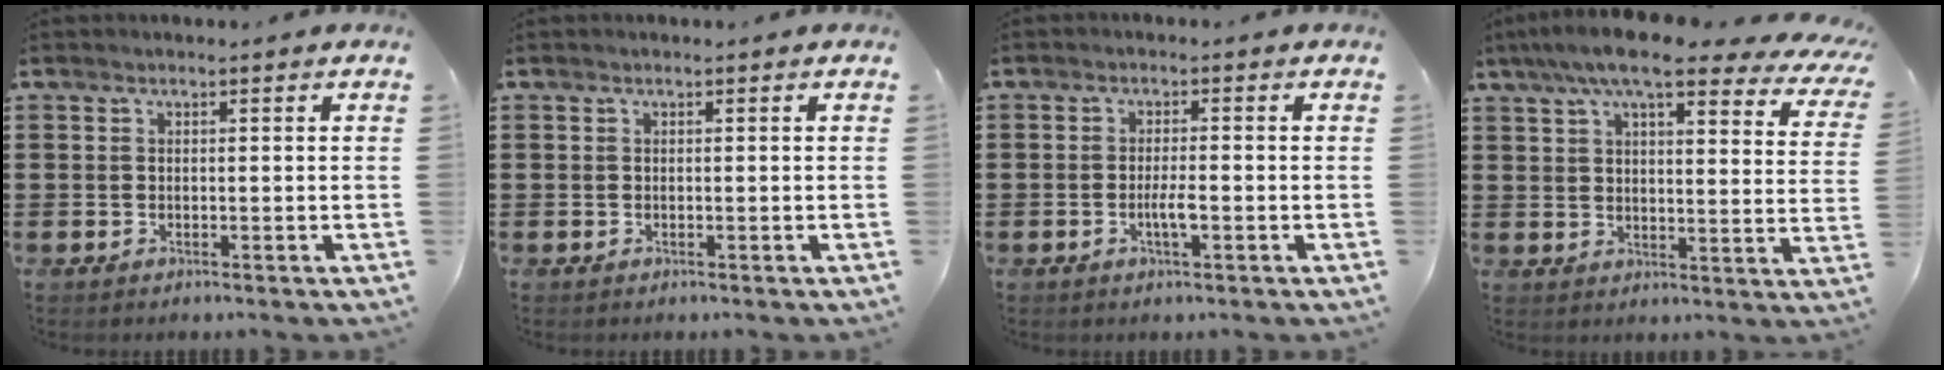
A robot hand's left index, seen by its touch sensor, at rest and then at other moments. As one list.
[{"total": 0.0}, {"total": 2.9, "force": [-0.9, 0.5, 2.7], "torque": [-0.048, 0.002, -0.017]}, {"total": 10.3, "force": [8.1, 1.3, 6.1], "torque": [-0.127, -0.028, 0.139]}]